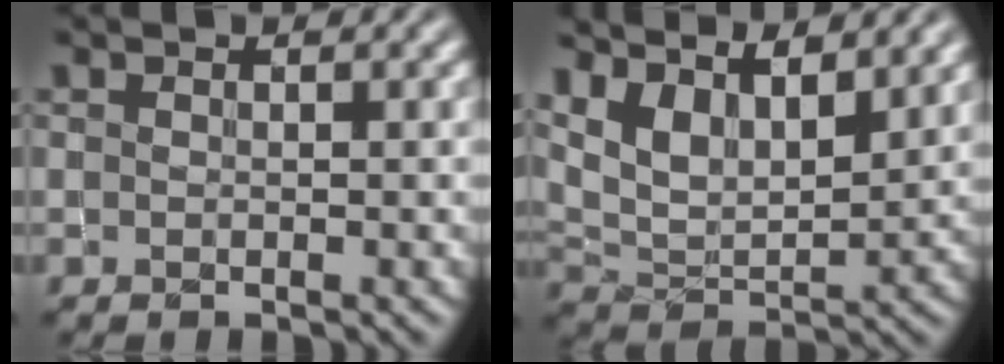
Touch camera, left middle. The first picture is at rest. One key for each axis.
{"total": 7.5, "fx": 4.8, "fy": 3.2, "fz": 4.8, "tx": -0.098, "ty": 0.008, "tz": 0.084}